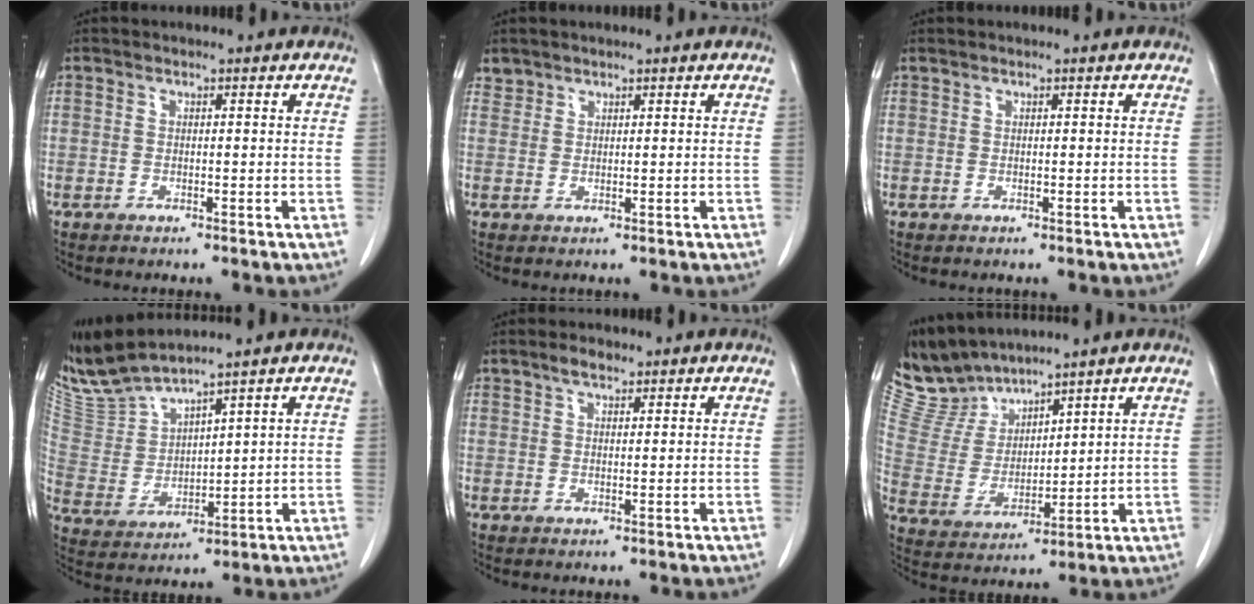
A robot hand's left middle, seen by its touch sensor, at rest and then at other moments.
{"total": 1.4, "force": [1.2, 0.7, -0.3], "torque": [0.010, 0.006, 0.021]}
{"total": 0.0}
{"total": 9.5, "force": [9.0, -0.4, 3.0], "torque": [-0.083, 0.001, 0.197]}
{"total": 2.3, "force": [1.7, 0.9, 1.4], "torque": [-0.030, 0.006, 0.029]}
{"total": 8.5, "force": [8.4, 1.2, 0.3], "torque": [-0.029, 0.006, 0.195]}